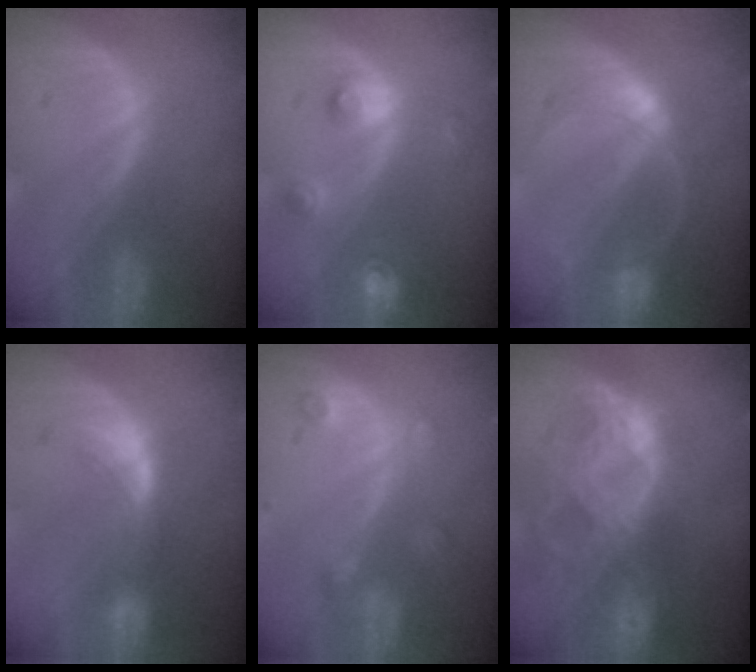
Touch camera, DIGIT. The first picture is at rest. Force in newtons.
{"total": 3.6, "press": 3.3, "slide": 1.5}
{"total": 5.6, "press": 5.6, "slide": 0.1}
{"total": 7.6, "press": 6.8, "slide": 3.3}
{"total": 3.5, "press": 3.1, "slide": 1.5}
{"total": 10.5, "press": 9.2, "slide": 5.0}